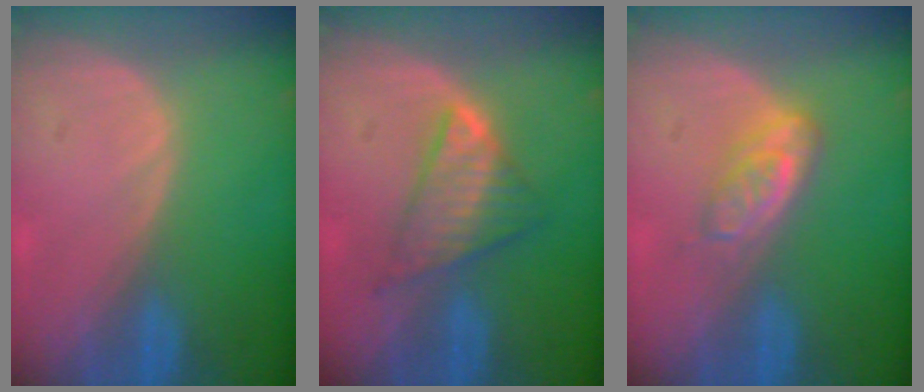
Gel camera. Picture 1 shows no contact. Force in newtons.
{"total": 5.8, "press": 5.8, "slide": 0.5}
{"total": 4.9, "press": 4.3, "slide": 2.4}